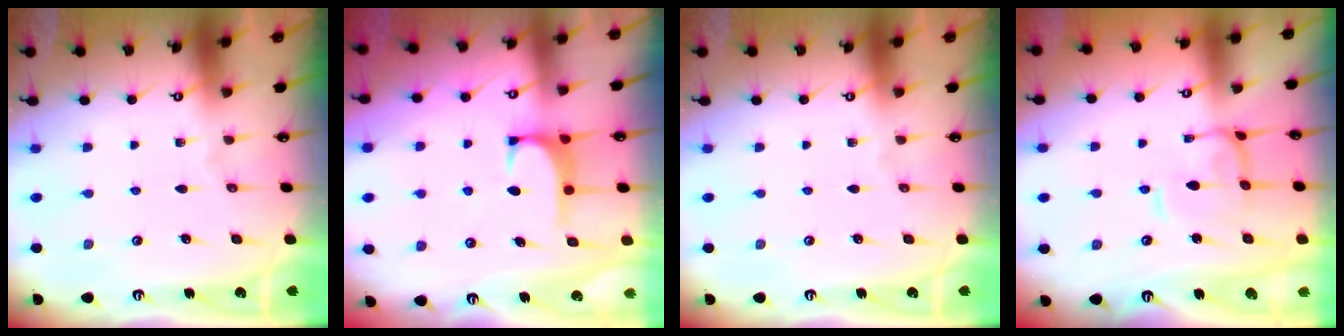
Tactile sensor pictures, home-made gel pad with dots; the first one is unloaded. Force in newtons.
{"total": 0.9, "press": 0.6, "slide": 0.6}
{"total": 0.0}
{"total": 1.5, "press": 1.5, "slide": 0.5}